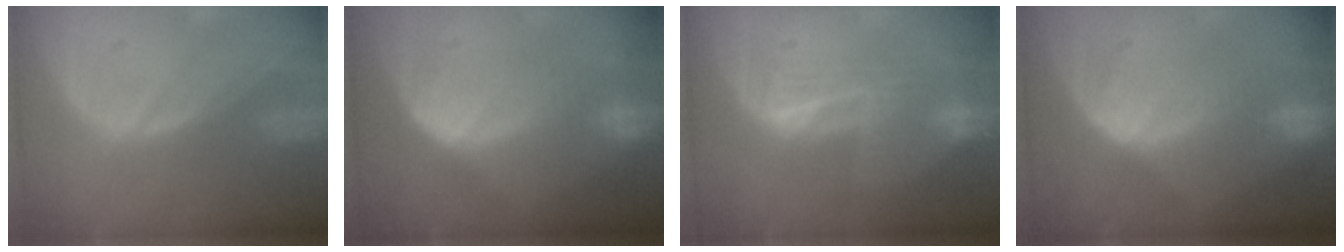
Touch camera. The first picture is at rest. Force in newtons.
{"total": 6.7, "press": 6.6, "slide": 1.4}
{"total": 7.1, "press": 6.5, "slide": 2.9}
{"total": 8.2, "press": 7.5, "slide": 3.5}